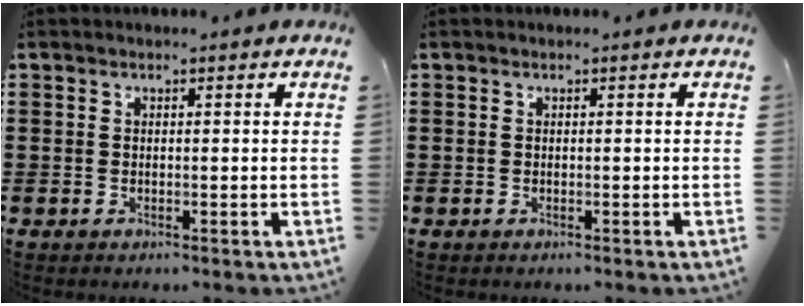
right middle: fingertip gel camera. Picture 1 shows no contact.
{"total": 0.0}